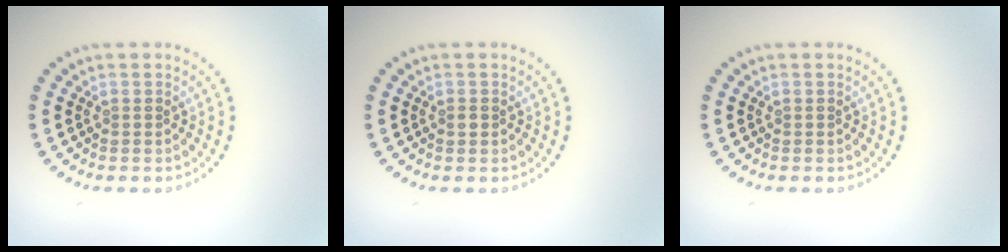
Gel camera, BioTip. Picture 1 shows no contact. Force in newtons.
{"total": 0.8, "press": 0.7, "slide": 0.3}
{"total": 0.0}